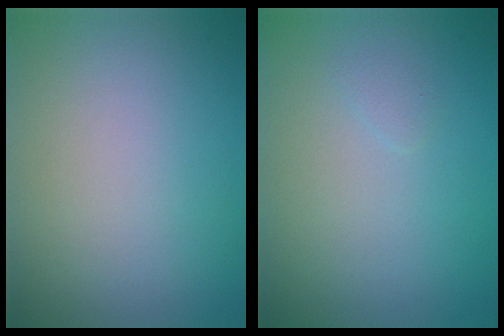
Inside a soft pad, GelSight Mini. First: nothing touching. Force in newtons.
{"total": 0.5, "press": 0.5, "slide": 0.0}